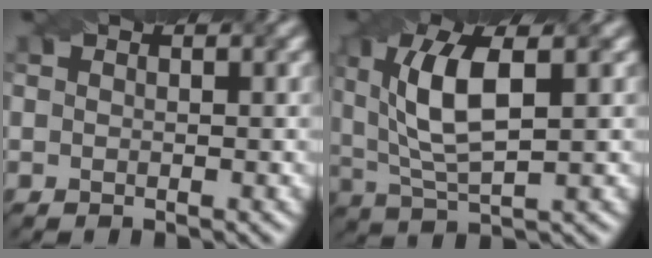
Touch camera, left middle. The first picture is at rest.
{"total": 7.1, "force": [1.3, 2.6, 6.5], "torque": [-0.135, 0.009, 0.036]}